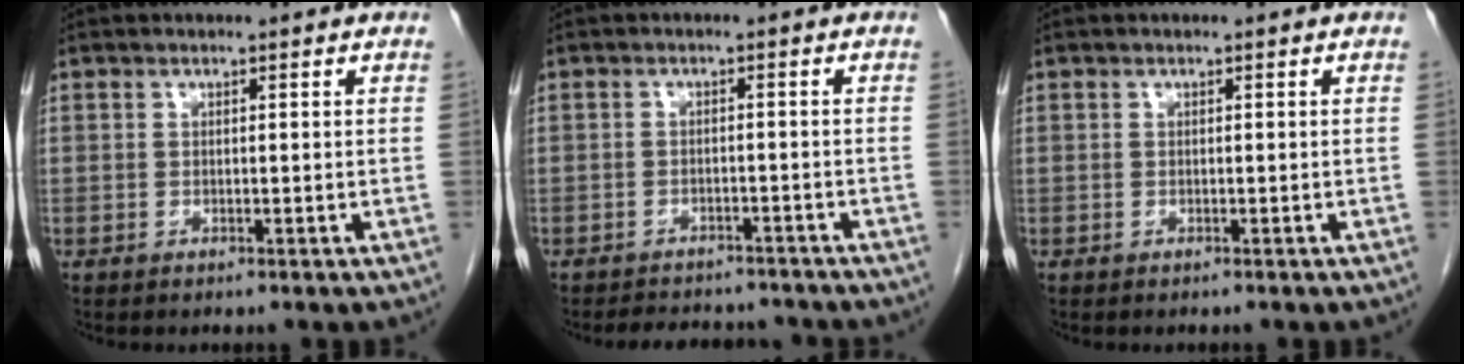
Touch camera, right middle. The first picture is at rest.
{"total": 7.8, "force": [-7.3, 2.3, 1.7], "torque": [-0.029, 0.004, -0.088]}
{"total": 0.0}